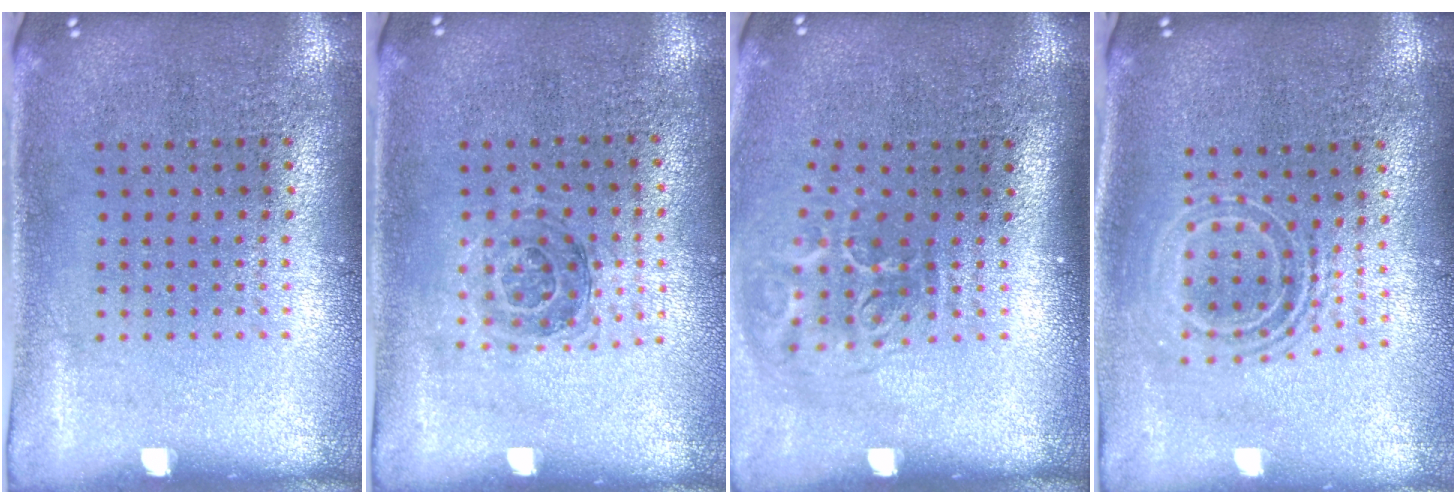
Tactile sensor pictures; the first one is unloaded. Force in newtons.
{"total": 1.1, "press": 1.0, "slide": 0.3}
{"total": 2.1, "press": 1.3, "slide": 1.6}
{"total": 1.7, "press": 1.4, "slide": 1.1}